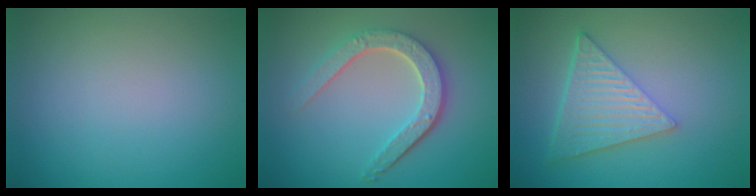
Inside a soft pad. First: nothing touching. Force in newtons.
{"total": 4.7, "press": 3.7, "slide": 2.9}
{"total": 6.5, "press": 4.5, "slide": 4.7}